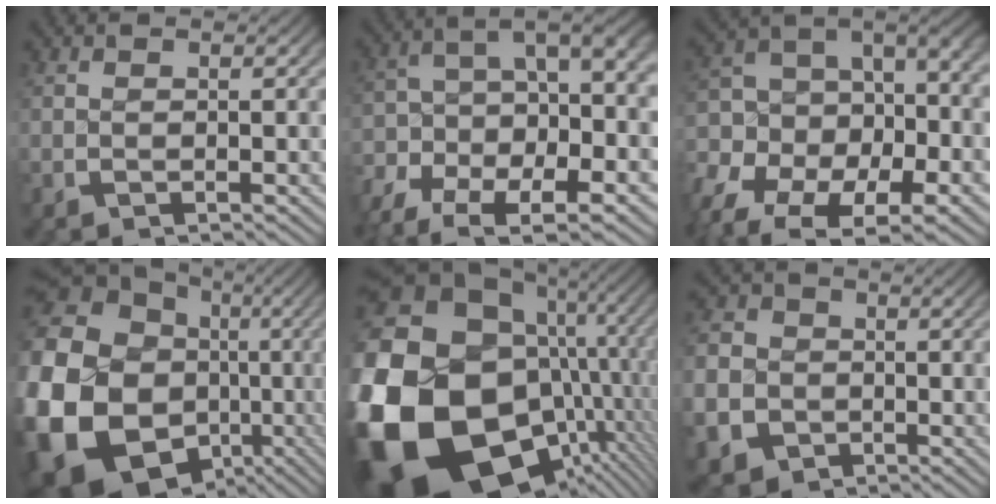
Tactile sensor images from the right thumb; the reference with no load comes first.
{"total": 12.3, "force": [-3.6, 7.6, 9.0], "torque": [-0.148, -0.035, -0.060]}
{"total": 14.8, "force": [-3.7, 10.1, 10.1], "torque": [-0.184, -0.038, -0.051]}
{"total": 22.9, "force": [-4.9, 17.9, 13.3], "torque": [-0.341, -0.107, -0.046]}
{"total": 30.0, "force": [-7.2, 21.8, 19.2], "torque": [-0.390, -0.109, -0.080]}
{"total": 10.8, "force": [-2.9, 9.6, 4.0], "torque": [-0.097, -0.042, -0.047]}